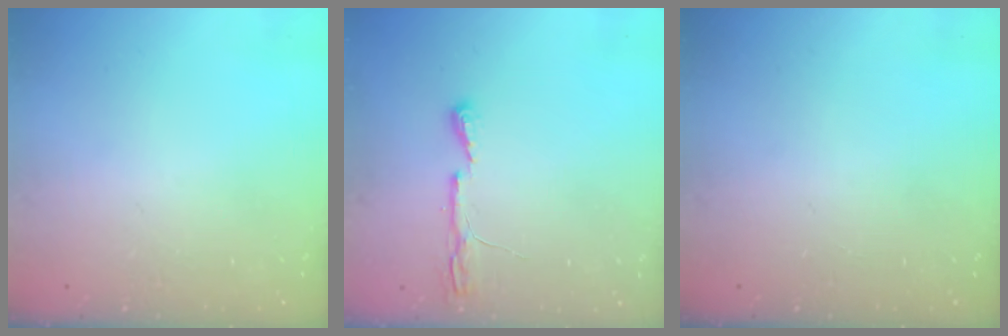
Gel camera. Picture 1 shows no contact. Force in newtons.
{"total": 4.3, "press": 4.2, "slide": 0.6}
{"total": 0.0}